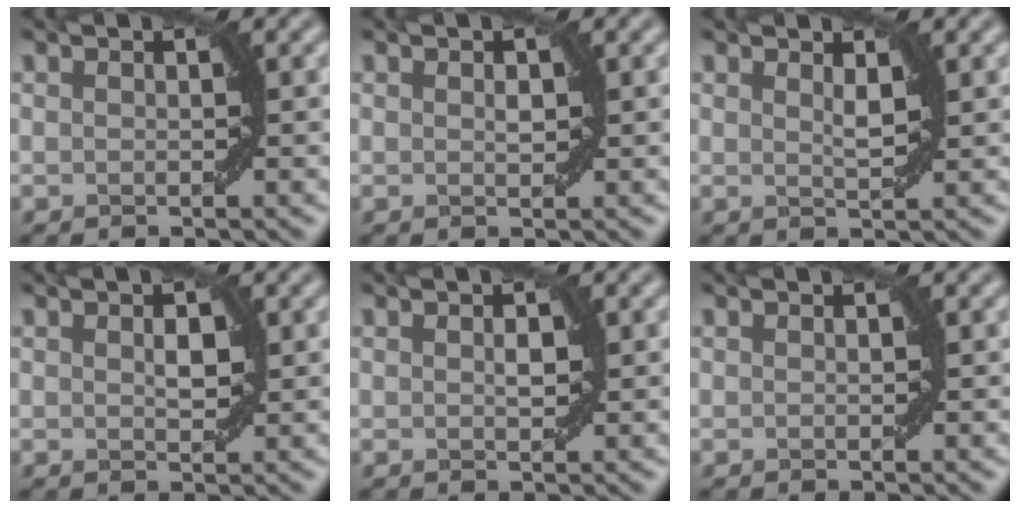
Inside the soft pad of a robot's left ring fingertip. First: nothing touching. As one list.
[{"total": 0.8, "force": [0.2, 0.4, 0.7], "torque": [-0.010, 0.002, 0.005]}, {"total": 1.1, "force": [0.8, 0.1, 0.7], "torque": [-0.012, -0.003, 0.013]}, {"total": 1.6, "force": [0.3, 0.8, 1.3], "torque": [-0.022, 0.002, 0.008]}, {"total": 1.0, "force": [0.2, 0.5, 0.9], "torque": [-0.014, 0.002, 0.005]}, {"total": 0.0}]